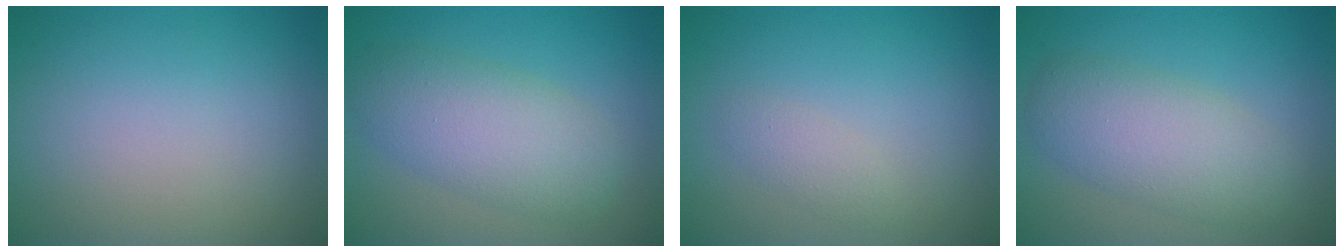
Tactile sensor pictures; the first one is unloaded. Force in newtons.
{"total": 5.6, "press": 5.6, "slide": 0.2}
{"total": 1.3, "press": 1.3, "slide": 0.0}
{"total": 5.2, "press": 5.2, "slide": 0.0}